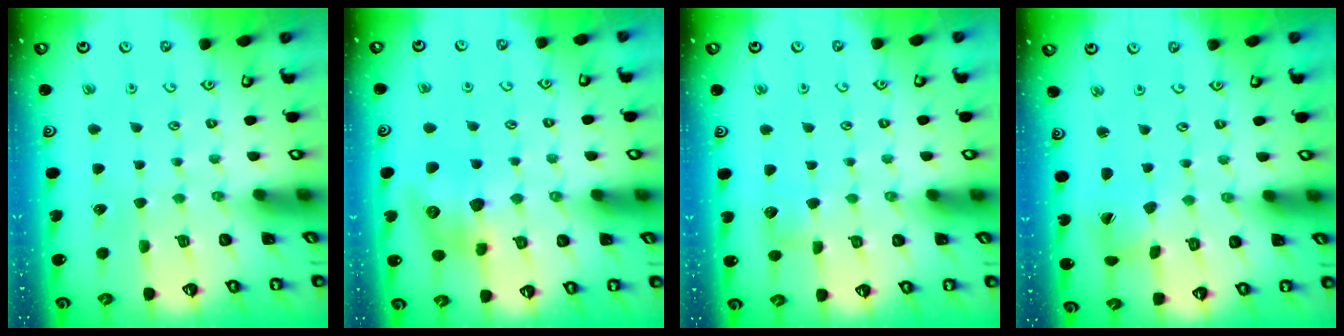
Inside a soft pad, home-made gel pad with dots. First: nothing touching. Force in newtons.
{"total": 12.6, "press": 12.5, "slide": 1.2}
{"total": 4.3, "press": 4.3, "slide": 0.5}
{"total": 3.3, "press": 3.3, "slide": 0.5}